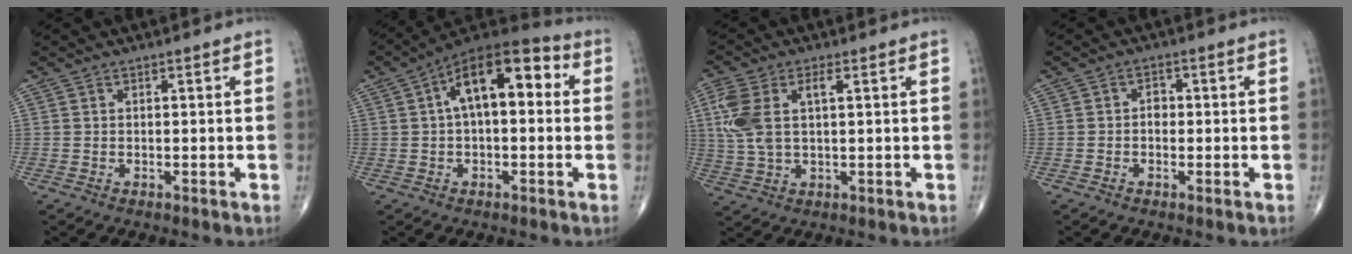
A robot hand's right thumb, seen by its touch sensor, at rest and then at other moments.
{"total": 14.6, "force": [2.7, 7.2, 12.4], "torque": [-0.168, 0.042, 0.033]}
{"total": 9.5, "force": [2.0, 4.7, 8.0], "torque": [-0.196, 0.016, 0.041]}
{"total": 2.0, "force": [-0.4, 1.6, 1.2], "torque": [-0.001, 0.010, -0.012]}